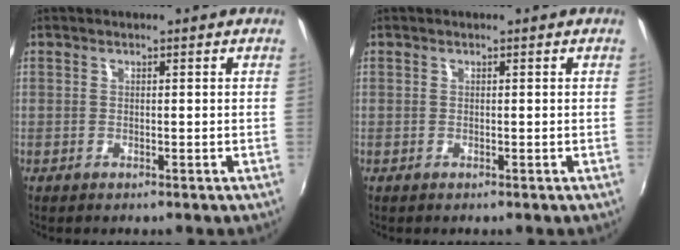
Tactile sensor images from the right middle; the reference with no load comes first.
{"total": 0.0}